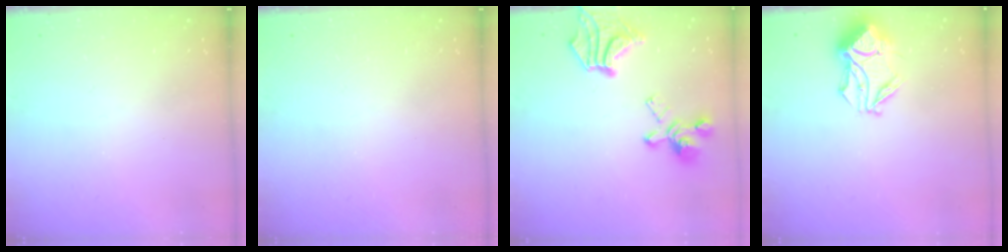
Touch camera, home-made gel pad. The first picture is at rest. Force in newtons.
{"total": 0.0}
{"total": 8.3, "press": 7.7, "slide": 2.9}
{"total": 13.1, "press": 13.1, "slide": 0.2}